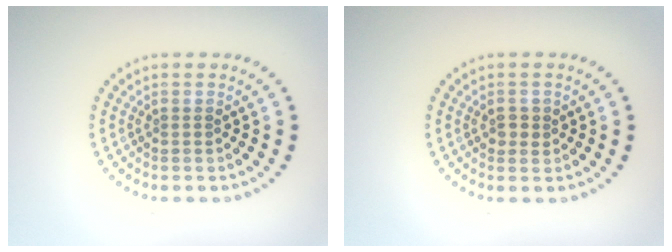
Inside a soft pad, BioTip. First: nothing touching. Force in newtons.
{"total": 1.2, "press": 1.2, "slide": 0.1}